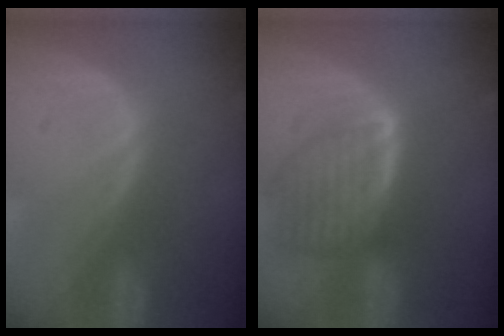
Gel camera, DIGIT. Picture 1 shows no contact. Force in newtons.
{"total": 8.2, "press": 7.4, "slide": 3.4}